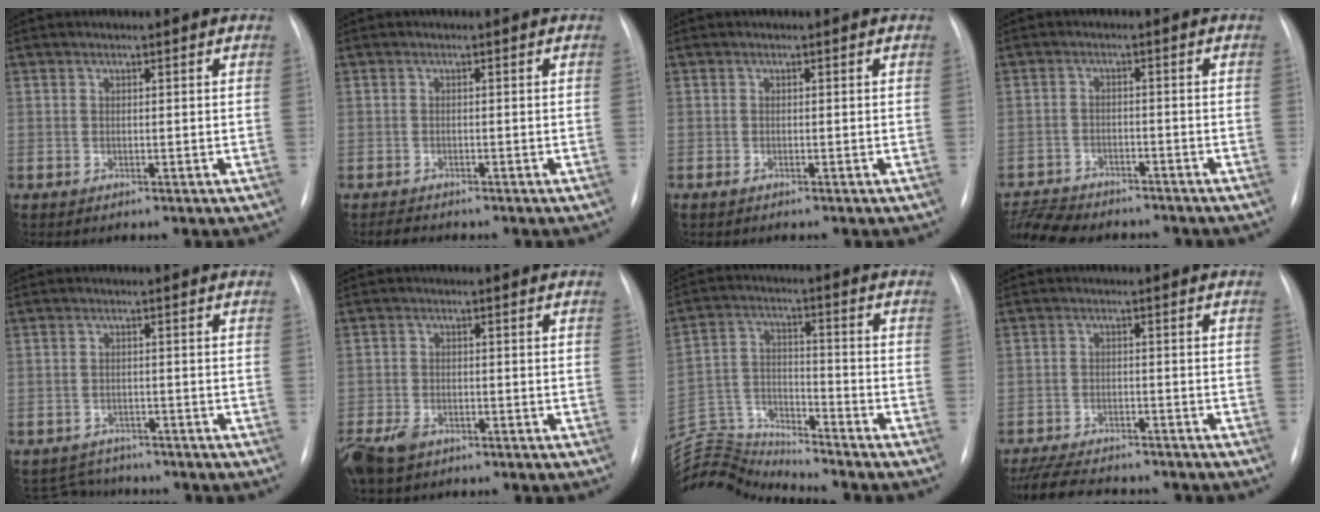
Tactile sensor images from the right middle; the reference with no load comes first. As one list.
[{"total": 1.2, "force": [-1.2, 0.3, 0.2], "torque": [-0.008, -0.005, -0.017]}, {"total": 0.7, "force": [-0.5, 0.2, 0.4], "torque": [-0.010, -0.002, -0.007]}, {"total": 11.3, "force": [-10.1, 3.4, 3.7], "torque": [-0.079, -0.001, -0.151]}, {"total": 4.2, "force": [-3.9, 1.6, -0.6], "torque": [0.007, 0.007, -0.059]}, {"total": 7.7, "force": [-4.8, 4.7, 3.7], "torque": [-0.090, -0.007, -0.080]}, {"total": 13.1, "force": [-13.0, -0.7, -0.1], "torque": [-0.002, 0.033, -0.241]}, {"total": 12.7, "force": [-11.2, 3.3, 5.2], "torque": [-0.105, -0.007, -0.160]}]